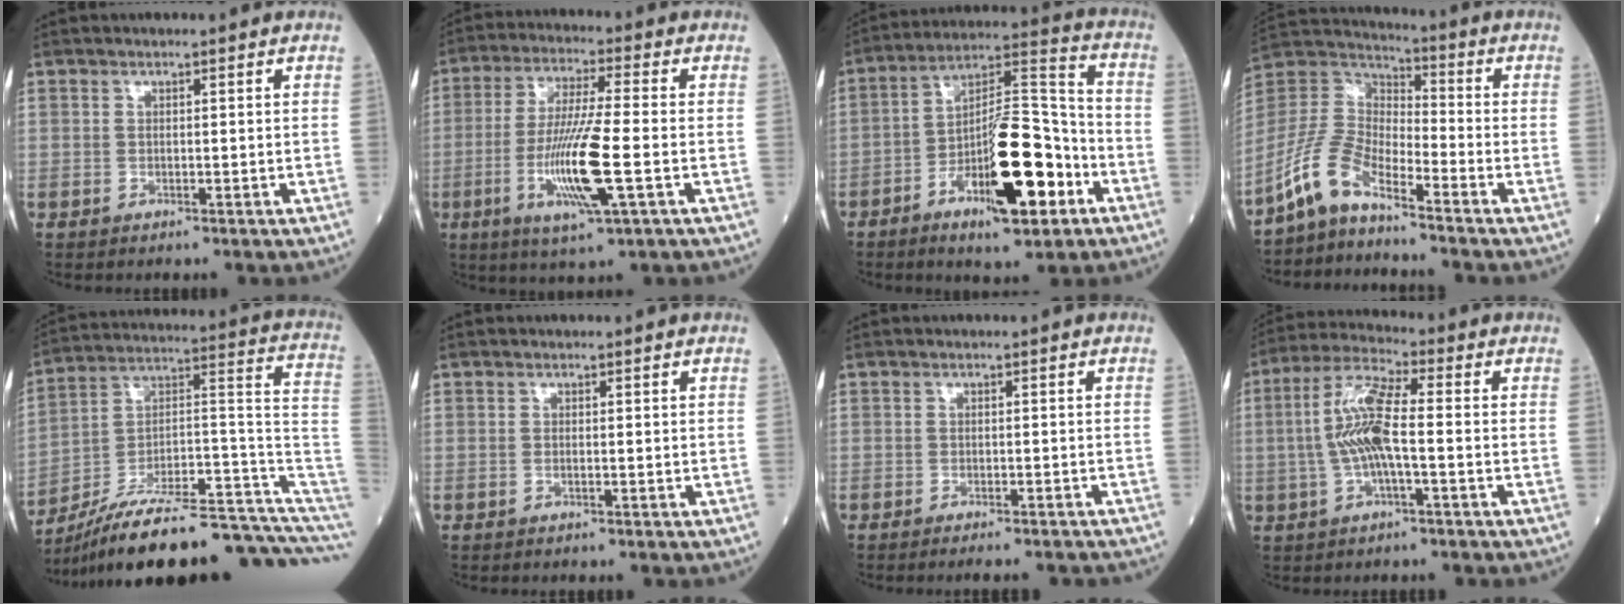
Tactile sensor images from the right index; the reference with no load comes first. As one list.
[{"total": 12.6, "force": [-3.2, 0.5, 12.2], "torque": [-0.243, -0.017, -0.062]}, {"total": 16.9, "force": [-6.8, 4.3, 14.9], "torque": [-0.256, 0.006, -0.106]}, {"total": 8.8, "force": [-6.7, 2.5, 5.1], "torque": [-0.125, 0.015, -0.142]}, {"total": 25.9, "force": [-20.9, 2.1, 15.2], "torque": [-0.147, 0.042, -0.320]}, {"total": 0.0}, {"total": 5.4, "force": [-5.0, 0.7, 2.0], "torque": [-0.015, -0.008, -0.062]}, {"total": 9.4, "force": [-0.6, 1.9, 9.1], "torque": [-0.195, 0.013, -0.018]}]